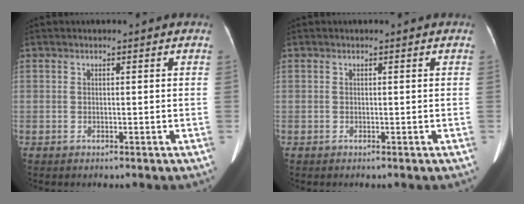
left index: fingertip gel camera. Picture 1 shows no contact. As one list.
[{"total": 0.0}]